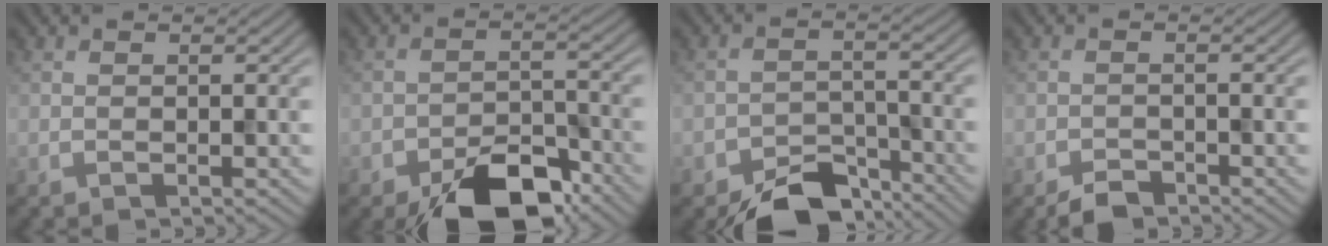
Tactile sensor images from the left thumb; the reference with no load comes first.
{"total": 8.8, "force": [-6.3, 3.8, 4.8], "torque": [-0.062, -0.005, -0.110]}
{"total": 6.5, "force": [-5.5, 2.9, 2.1], "torque": [-0.027, -0.007, -0.098]}
{"total": 1.9, "force": [-1.8, 0.7, 0.3], "torque": [-0.001, -0.001, -0.032]}